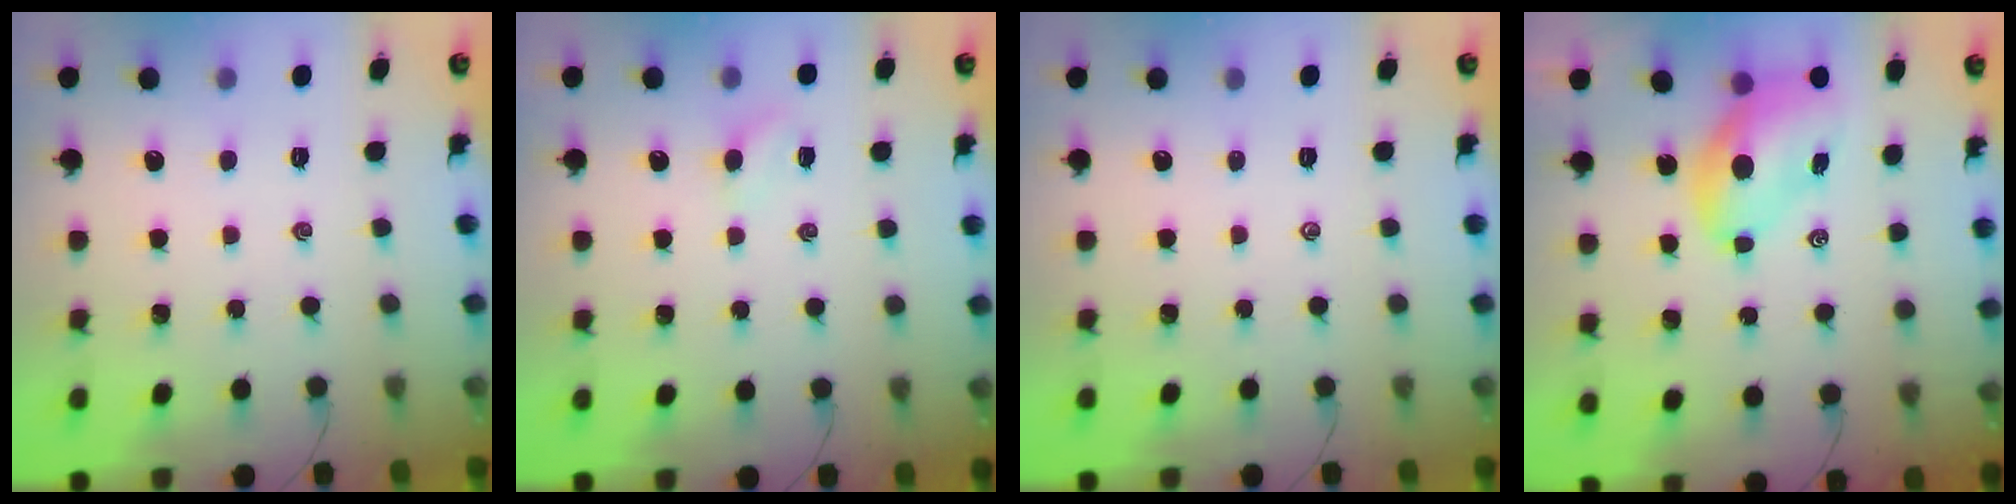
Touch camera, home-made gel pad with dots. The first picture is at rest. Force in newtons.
{"total": 2.8, "press": 2.6, "slide": 1.0}
{"total": 0.0}
{"total": 8.8, "press": 8.6, "slide": 2.0}